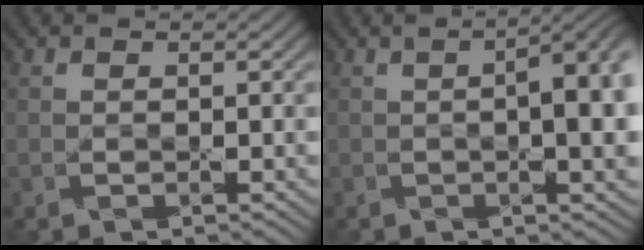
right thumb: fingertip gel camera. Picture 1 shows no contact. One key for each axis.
{"total": 8.0, "fx": 0.2, "fy": 2.7, "fz": 7.5, "tx": -0.096, "ty": 0.003, "tz": 0.004}